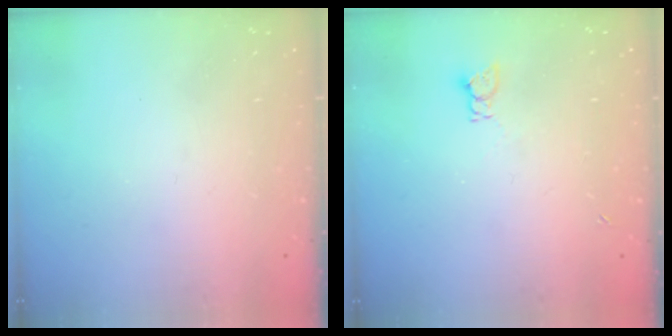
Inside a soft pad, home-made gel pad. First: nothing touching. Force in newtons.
{"total": 2.0, "press": 2.0, "slide": 0.3}